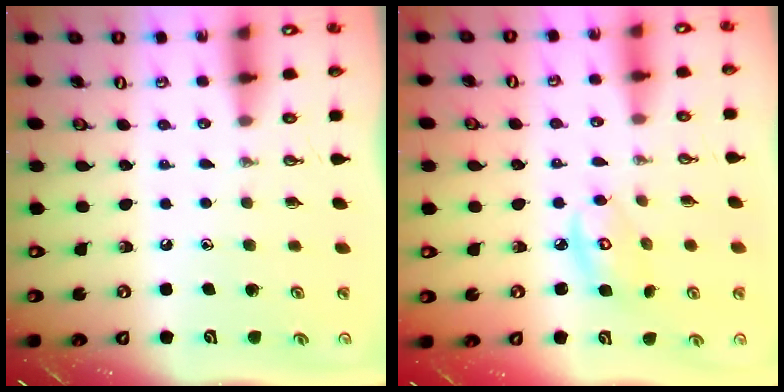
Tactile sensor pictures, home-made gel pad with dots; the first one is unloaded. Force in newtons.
{"total": 5.9, "press": 5.9, "slide": 0.2}